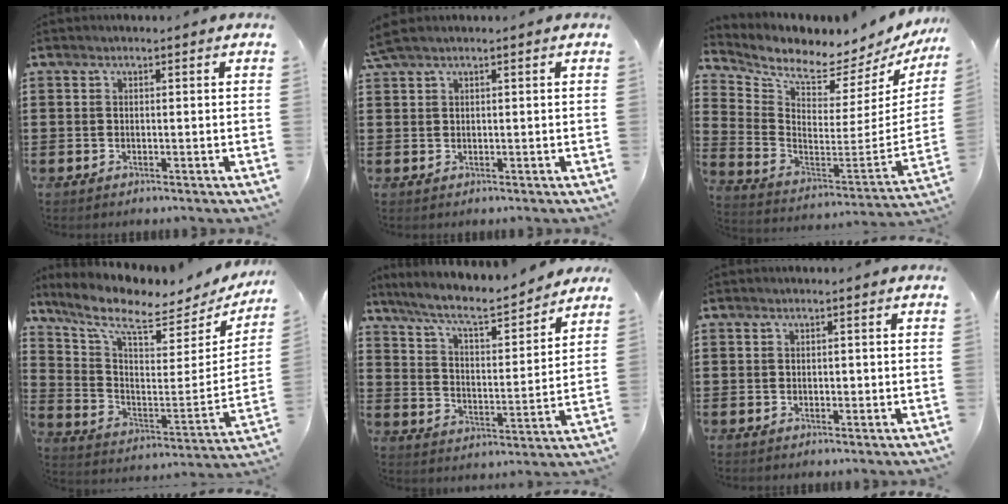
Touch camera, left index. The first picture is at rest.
{"total": 1.3, "force": [0.9, 0.1, 1.0], "torque": [-0.022, 0.000, 0.016]}
{"total": 4.4, "force": [4.1, 0.6, 1.5], "torque": [-0.060, -0.062, 0.064]}
{"total": 8.5, "force": [6.5, 2.2, 4.9], "torque": [-0.128, -0.048, 0.107]}
{"total": 7.3, "force": [6.3, 1.0, 3.7], "torque": [-0.097, -0.041, 0.102]}
{"total": 0.7, "force": [0.0, 0.4, 0.5], "torque": [-0.011, 0.004, -0.001]}